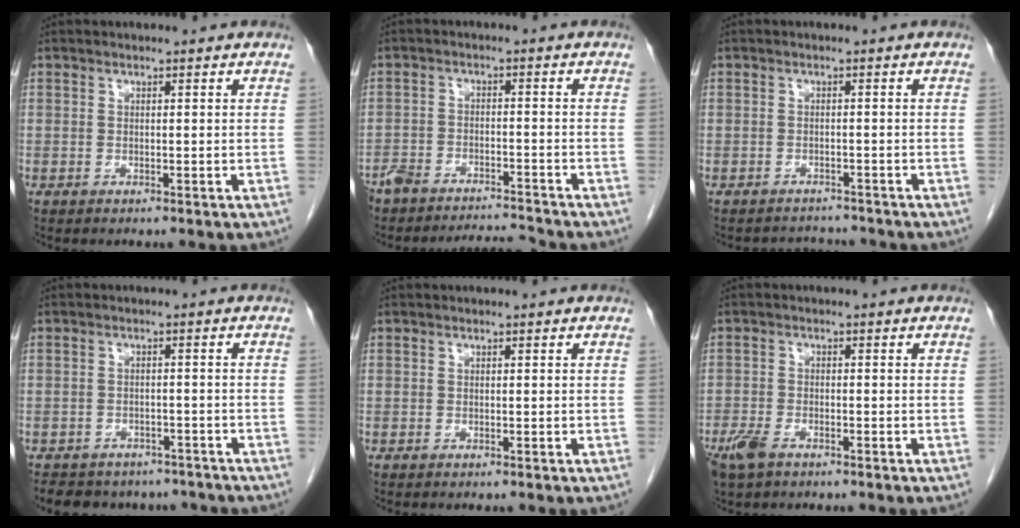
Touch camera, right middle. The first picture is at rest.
{"total": 7.6, "force": [-7.4, 0.7, 1.2], "torque": [-0.022, 0.012, -0.122]}
{"total": 3.0, "force": [-2.9, 0.8, -0.8], "torque": [0.017, -0.002, -0.042]}
{"total": 11.5, "force": [-9.8, 5.3, 2.8], "torque": [-0.050, 0.008, -0.116]}
{"total": 0.0}
{"total": 4.7, "force": [-3.3, 2.1, 2.7], "torque": [-0.061, -0.007, -0.059]}